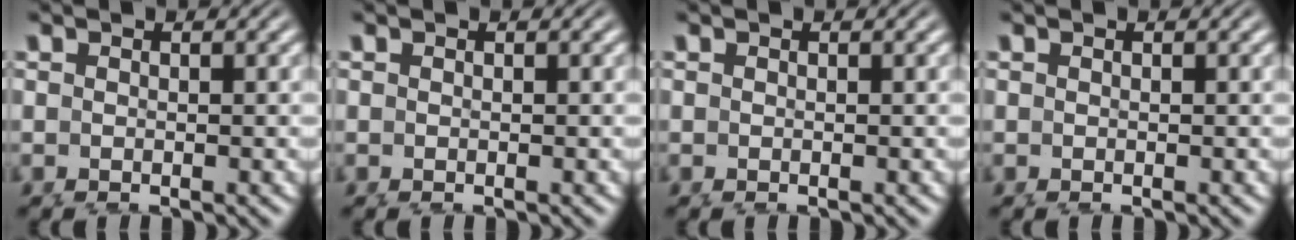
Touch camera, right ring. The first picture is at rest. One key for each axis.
{"total": 0.0}
{"total": 0.0}
{"total": 0.0}